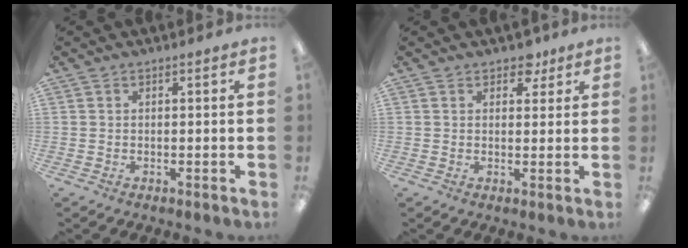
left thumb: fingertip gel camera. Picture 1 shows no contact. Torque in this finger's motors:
{"motor_torque": [-0.14, -0.01, -0.44, 0.03, 0.04]}